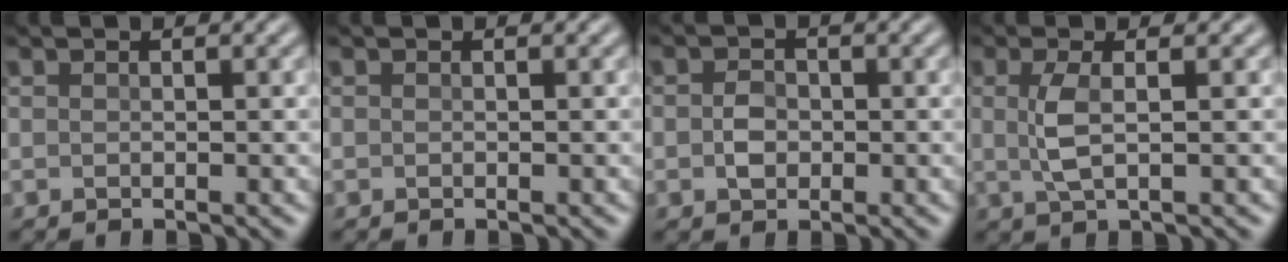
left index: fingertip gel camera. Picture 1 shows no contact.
{"total": 0.0}
{"total": 1.9, "force": [-0.4, 1.4, 1.1], "torque": [-0.022, -0.001, -0.013]}
{"total": 2.5, "force": [0.1, 0.6, 2.5], "torque": [-0.059, 0.001, 0.000]}